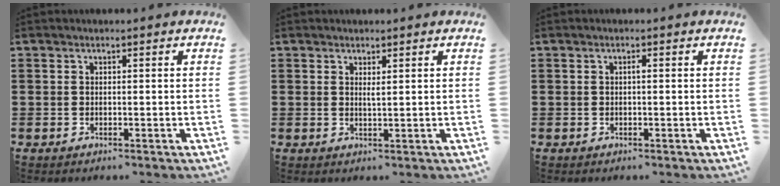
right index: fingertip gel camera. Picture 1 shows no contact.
{"total": 1.0, "force": [0.6, 0.1, 0.8], "torque": [-0.017, 0.001, 0.011]}
{"total": 0.6, "force": [0.0, 0.0, 0.6], "torque": [-0.010, -0.003, 0.000]}